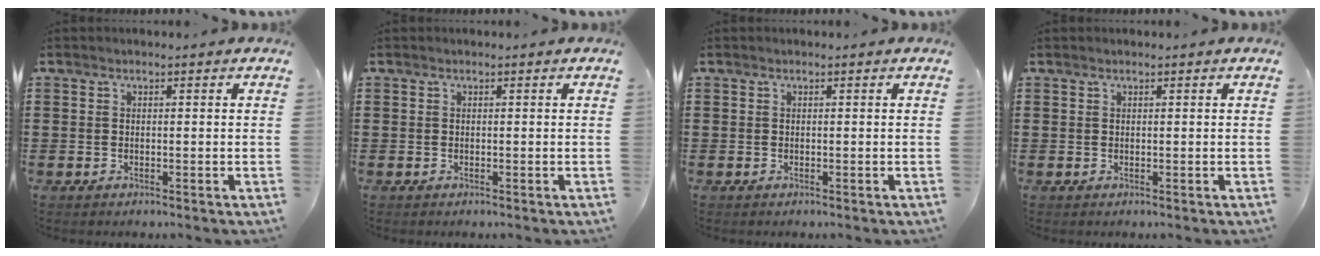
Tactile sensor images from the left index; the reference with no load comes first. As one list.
[{"total": 0.0}, {"total": 0.0}, {"total": 0.0}]